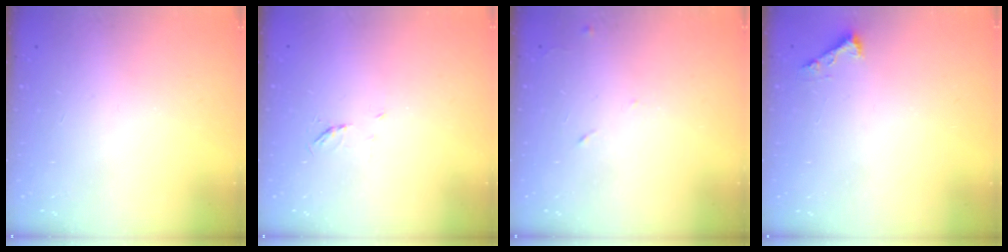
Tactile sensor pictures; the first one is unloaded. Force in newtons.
{"total": 3.9, "press": 3.8, "slide": 0.7}
{"total": 5.5, "press": 5.5, "slide": 0.8}
{"total": 2.3, "press": 2.3, "slide": 0.3}